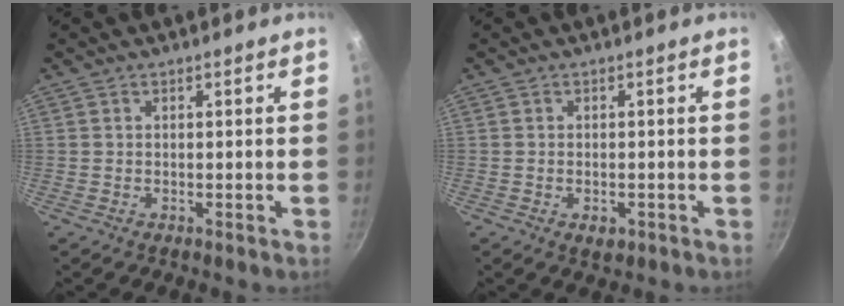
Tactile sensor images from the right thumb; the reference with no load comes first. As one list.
[{"total": 2.1, "force": [-0.8, 1.3, 1.5], "torque": [-0.015, 0.005, -0.007]}]